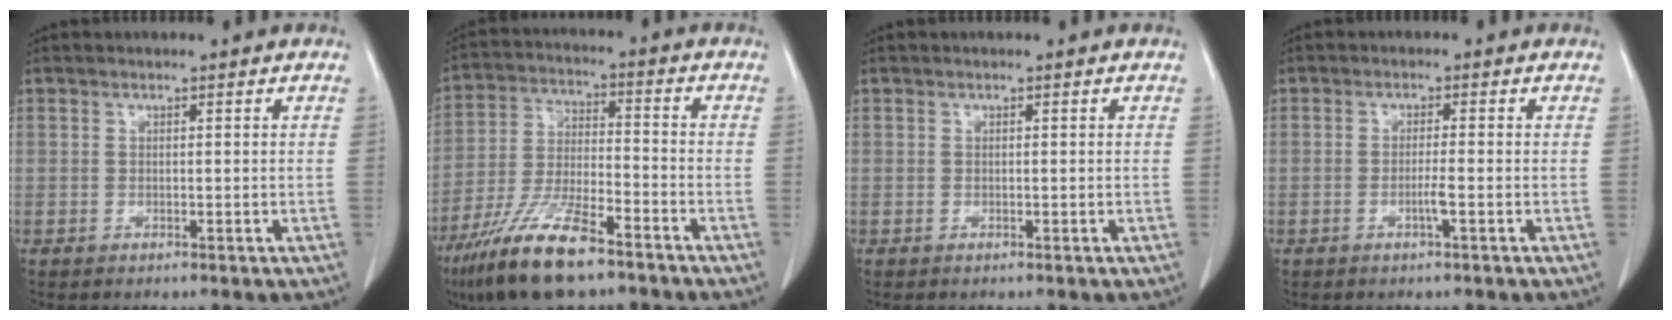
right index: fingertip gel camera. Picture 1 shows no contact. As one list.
[{"total": 13.9, "force": [-9.5, 3.0, 9.7], "torque": [-0.197, -0.022, -0.172]}, {"total": 0.0}, {"total": 2.2, "force": [-0.8, -0.3, 2.0], "torque": [-0.039, -0.002, -0.016]}]